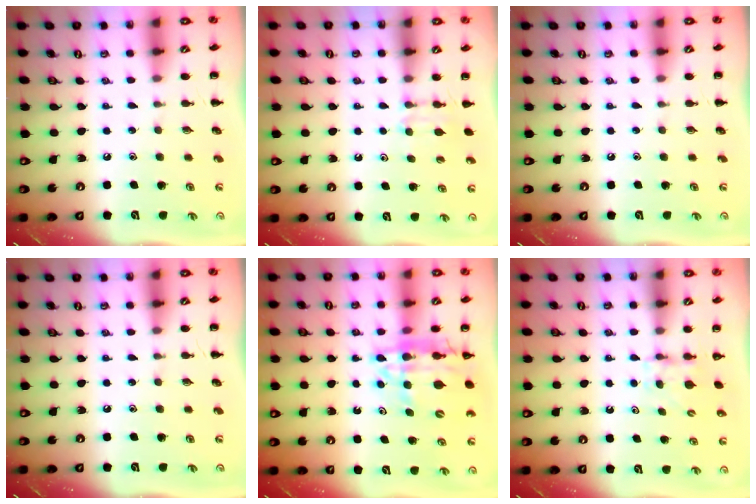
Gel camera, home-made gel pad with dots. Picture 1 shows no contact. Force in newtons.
{"total": 5.0, "press": 4.8, "slide": 1.3}
{"total": 0.0}
{"total": 0.0}
{"total": 15.0, "press": 14.5, "slide": 4.1}
{"total": 3.8, "press": 3.5, "slide": 1.6}